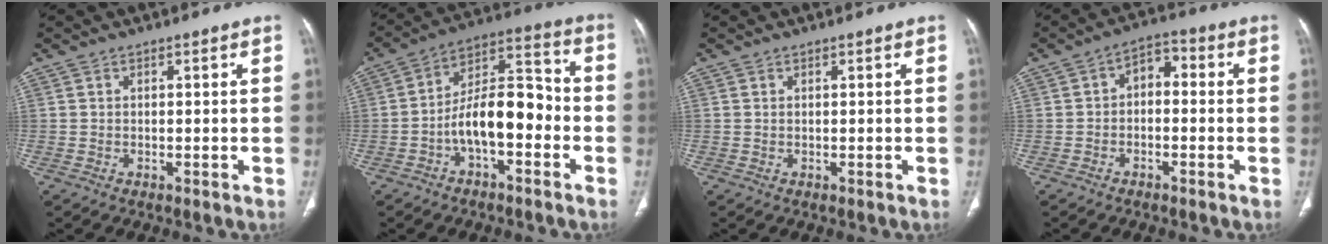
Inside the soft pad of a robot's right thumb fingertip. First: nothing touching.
{"total": 13.0, "force": [-3.9, 6.2, 10.8], "torque": [-0.164, 0.054, -0.072]}
{"total": 0.0}
{"total": 4.8, "force": [-0.7, 3.3, 3.4], "torque": [-0.035, 0.027, -0.027]}